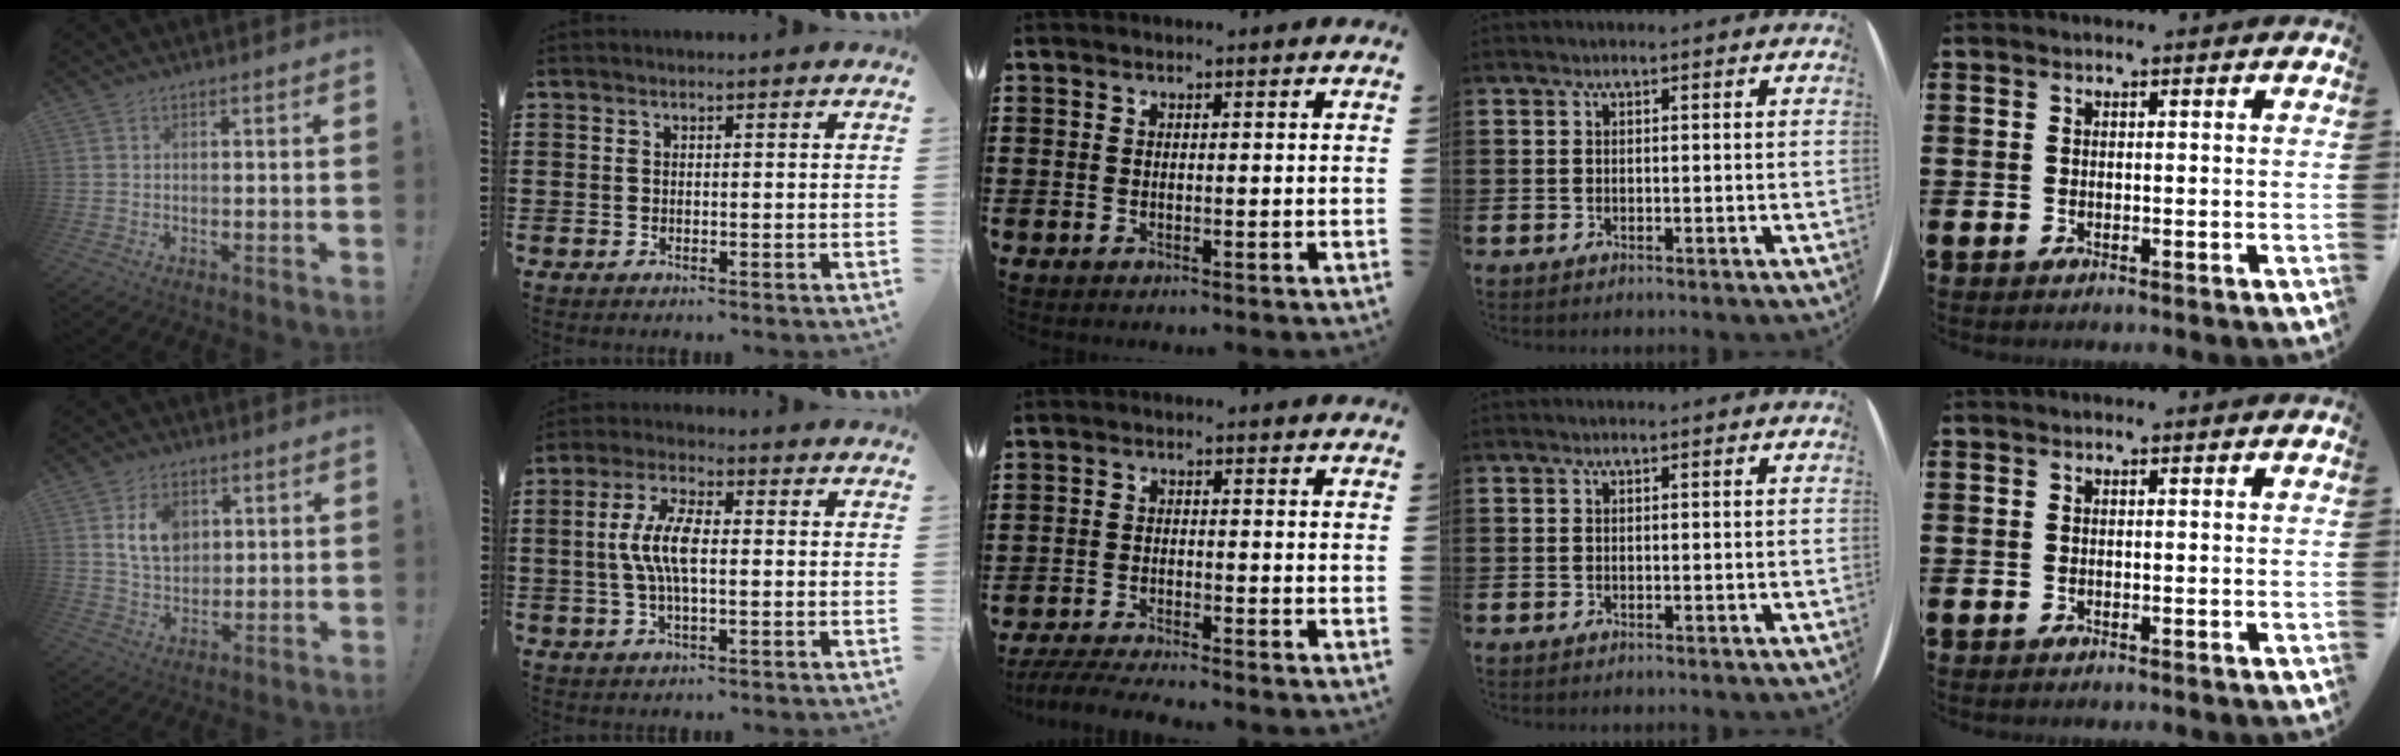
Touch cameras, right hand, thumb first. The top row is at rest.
{"thumb": {"total": 9.5, "force": [3.2, 7.0, 5.5], "torque": [-0.084, 0.000, 0.063]}, "index": {"total": 7.0, "force": [-0.2, 2.4, 6.6], "torque": [-0.140, 0.000, -0.011]}, "middle": {"total": 3.6, "force": [-3.4, -0.1, 1.1], "torque": [-0.032, -0.009, -0.073]}}